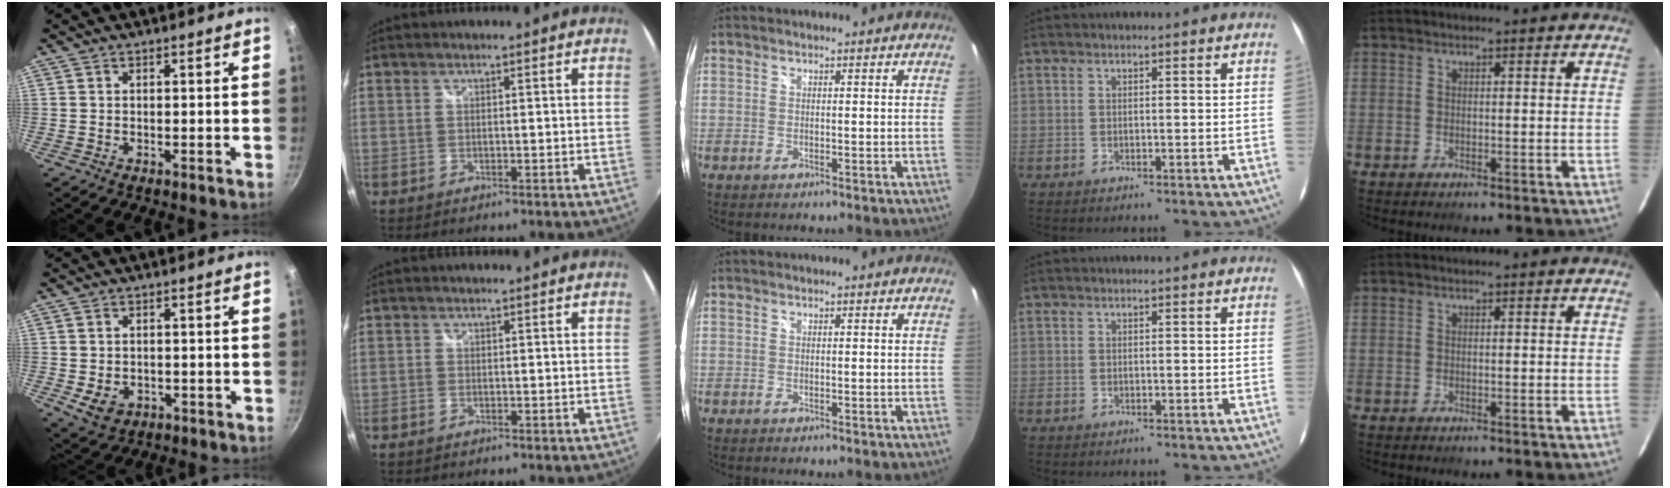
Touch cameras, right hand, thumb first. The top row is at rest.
{"thumb": {"total": 5.0, "force": [-1.3, 3.9, 2.8], "torque": [-0.036, 0.000, -0.008]}, "index": {"total": 0.9, "force": [-0.7, 0.6, 0.1], "torque": [-0.004, -0.003, -0.015]}}